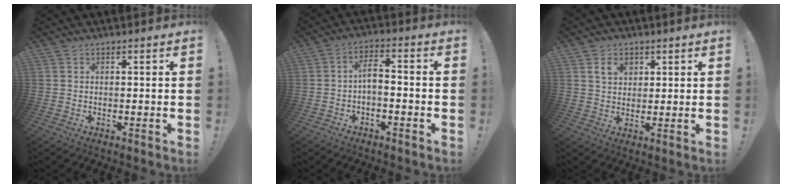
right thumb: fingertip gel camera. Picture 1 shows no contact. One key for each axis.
{"total": 4.8, "fx": -1.2, "fy": 2.1, "fz": 4.2, "tx": -0.079, "ty": 0.012, "tz": -0.019}
{"total": 5.8, "fx": 2.7, "fy": 4.0, "fz": 3.1, "tx": -0.040, "ty": -0.004, "tz": 0.047}